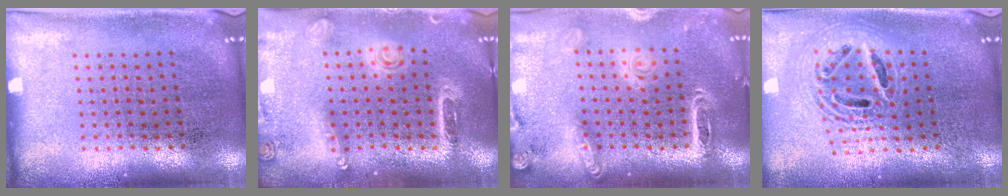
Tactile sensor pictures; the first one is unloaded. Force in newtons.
{"total": 1.6, "press": 1.5, "slide": 0.5}
{"total": 2.0, "press": 1.8, "slide": 0.8}
{"total": 2.0, "press": 1.6, "slide": 1.3}